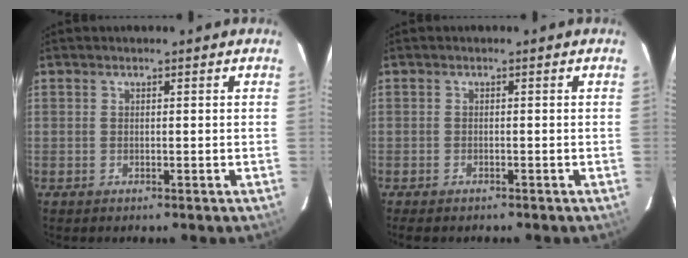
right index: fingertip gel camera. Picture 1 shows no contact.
{"total": 2.9, "force": [-2.5, 1.1, 1.2], "torque": [-0.030, -0.013, -0.040]}